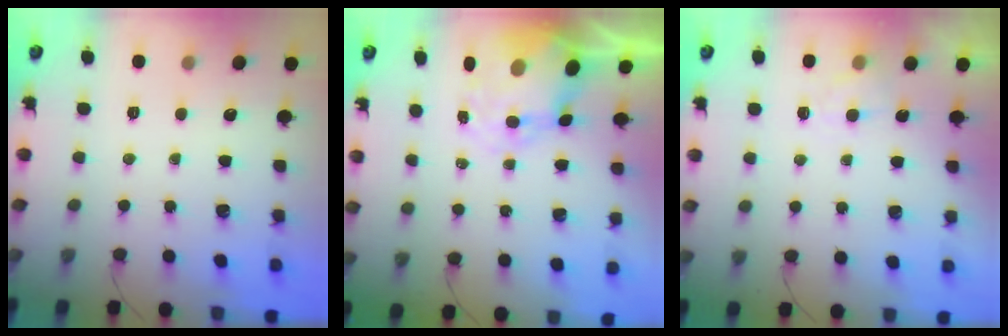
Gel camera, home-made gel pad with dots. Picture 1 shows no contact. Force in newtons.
{"total": 9.1, "press": 8.8, "slide": 2.3}
{"total": 2.9, "press": 2.5, "slide": 1.5}